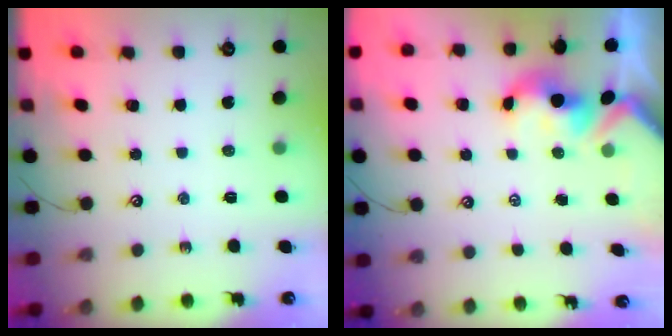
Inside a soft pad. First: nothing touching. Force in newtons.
{"total": 2.0, "press": 1.9, "slide": 0.7}